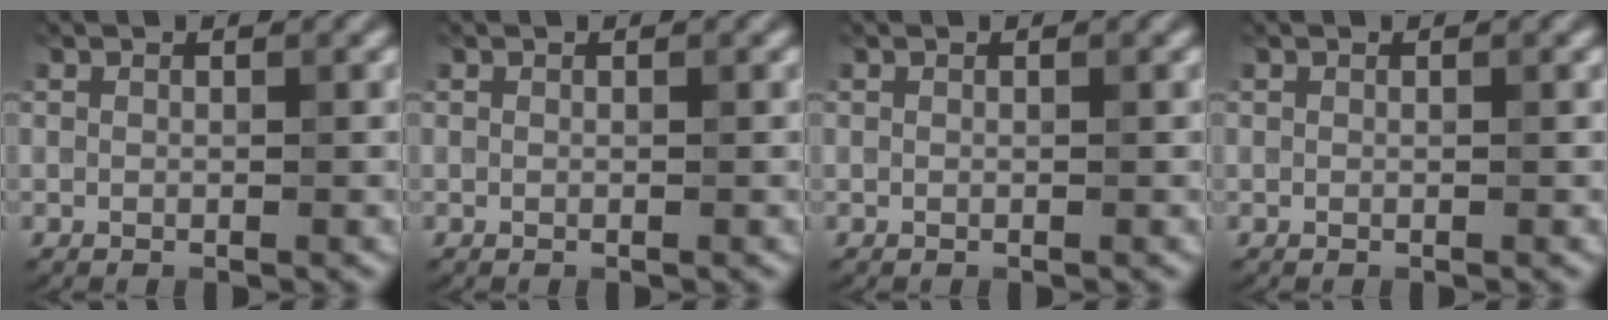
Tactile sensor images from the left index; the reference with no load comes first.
{"total": 0.0}
{"total": 0.0}
{"total": 0.0}